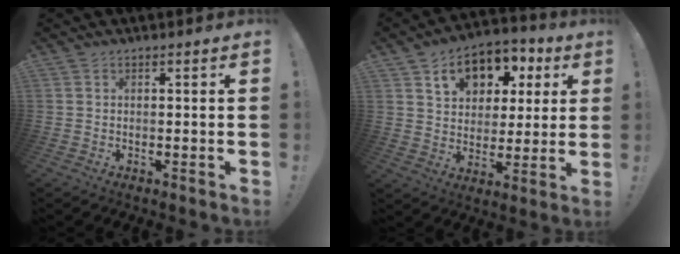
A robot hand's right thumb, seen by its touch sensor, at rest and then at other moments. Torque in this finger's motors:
{"motor_torque": [1.64, 1.67, 0.46, 0.08, 0.07]}